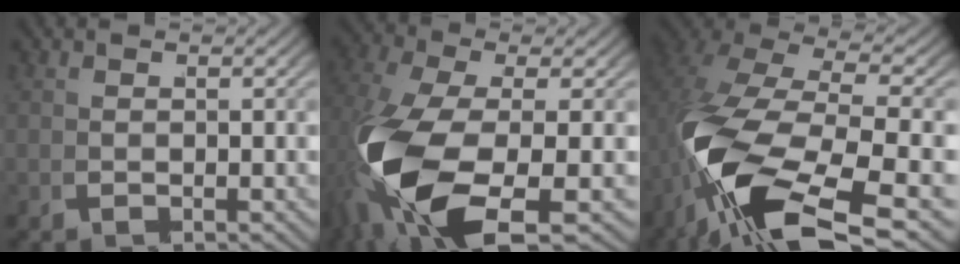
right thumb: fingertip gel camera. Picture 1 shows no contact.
{"total": 13.1, "force": [-2.8, 6.9, 10.8], "torque": [-0.272, -0.053, -0.013]}
{"total": 14.4, "force": [-2.5, 8.1, 11.6], "torque": [-0.306, -0.064, -0.003]}